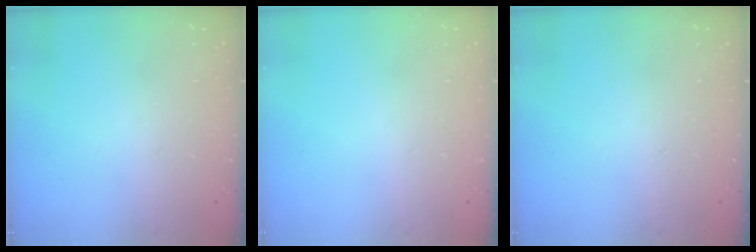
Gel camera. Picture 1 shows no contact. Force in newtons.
{"total": 0.0}
{"total": 0.0}